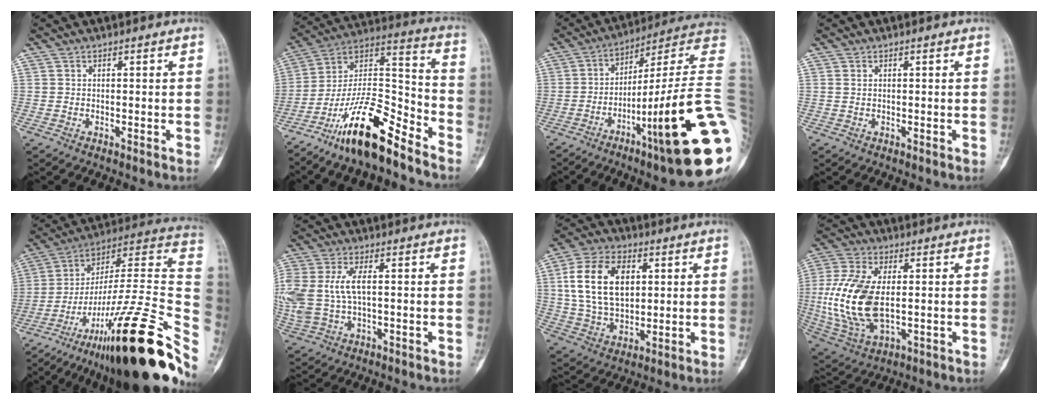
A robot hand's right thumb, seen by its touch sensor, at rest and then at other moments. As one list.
[{"total": 18.7, "force": [-13.2, 5.2, 12.0], "torque": [-0.198, 0.100, -0.234]}, {"total": 27.5, "force": [-6.9, 3.1, 26.4], "torque": [-0.311, 0.026, -0.107]}, {"total": 0.8, "force": [0.3, 0.5, 0.5], "torque": [-0.015, 0.003, 0.008]}, {"total": 33.9, "force": [-15.9, 6.7, 29.2], "torque": [-0.369, 0.063, -0.257]}, {"total": 11.7, "force": [1.0, 6.4, 9.8], "torque": [-0.248, 0.009, 0.027]}, {"total": 16.4, "force": [3.6, 10.4, 12.1], "torque": [-0.204, -0.002, 0.069]}, {"total": 17.7, "force": [-0.1, 9.6, 14.8], "torque": [-0.327, -0.009, 0.009]}]